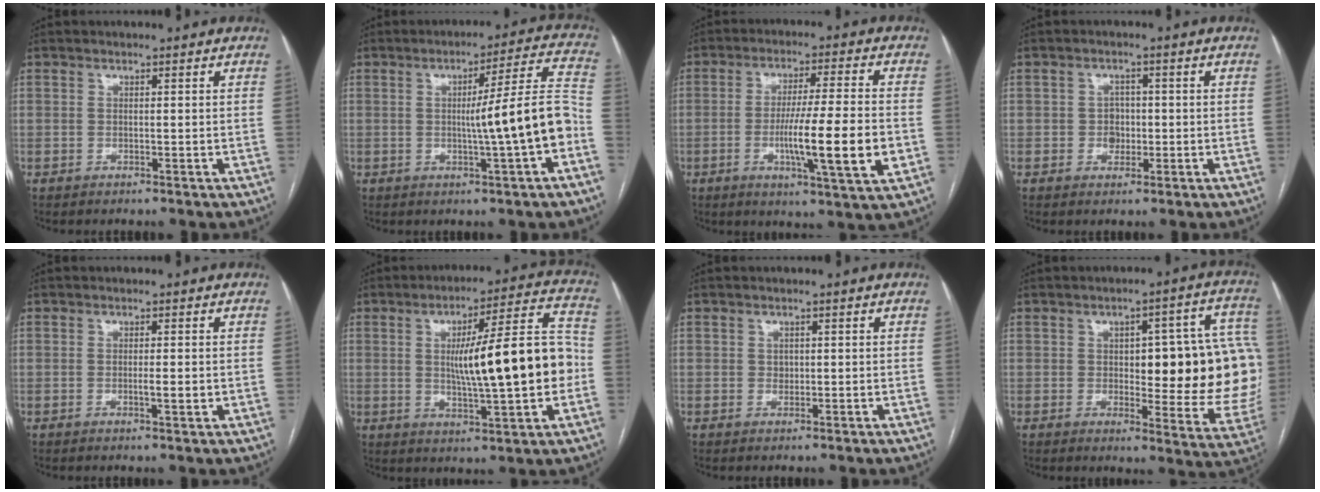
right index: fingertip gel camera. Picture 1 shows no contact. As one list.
[{"total": 11.5, "force": [-2.3, -1.0, 11.2], "torque": [-0.156, 0.012, -0.036]}, {"total": 13.3, "force": [-3.0, 0.1, 12.9], "torque": [-0.215, -0.015, -0.053]}, {"total": 2.7, "force": [-0.4, 2.3, 1.4], "torque": [-0.013, 0.006, -0.004]}, {"total": 2.1, "force": [-0.3, 0.2, 2.1], "torque": [-0.036, -0.002, -0.005]}, {"total": 16.9, "force": [-0.6, 2.0, 16.8], "torque": [-0.253, 0.022, -0.007]}, {"total": 1.1, "force": [0.1, 0.9, 0.6], "torque": [-0.008, 0.001, 0.003]}, {"total": 20.9, "force": [0.6, 6.4, 19.9], "torque": [-0.183, 0.027, 0.019]}]